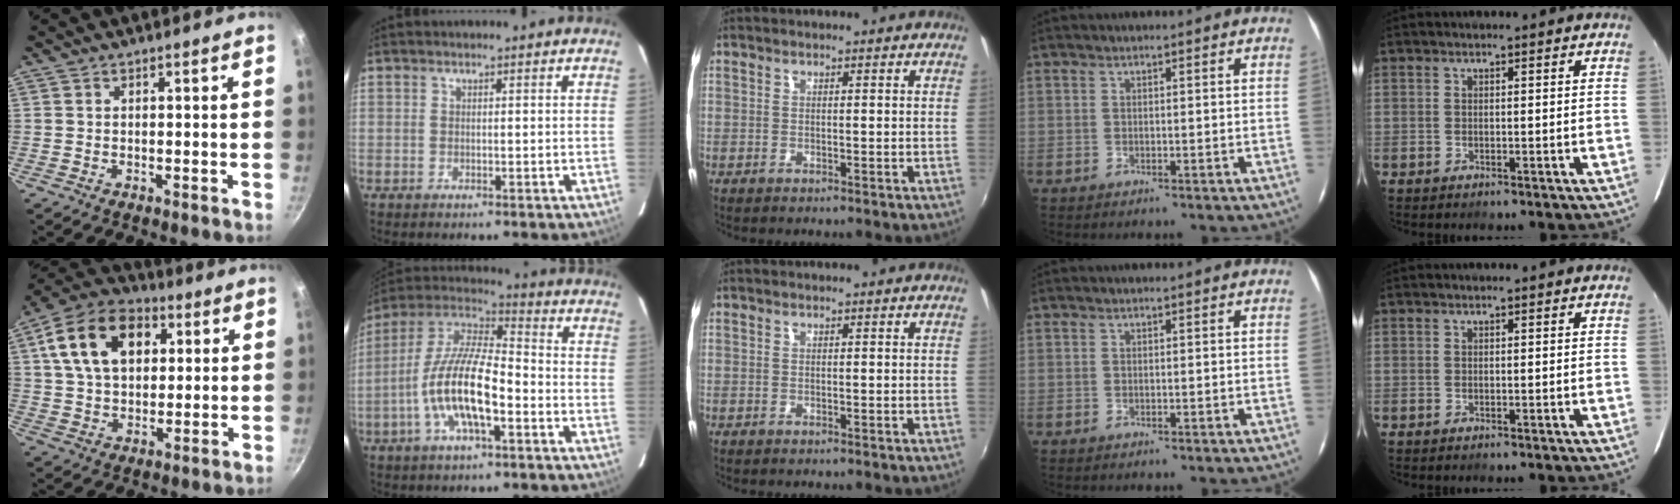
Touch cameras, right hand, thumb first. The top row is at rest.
{"thumb": {"total": 17.1, "force": [5.3, 11.4, 11.5], "torque": [-0.180, 0.011, 0.079]}, "index": {"total": 15.3, "force": [-5.3, 4.9, 13.5], "torque": [-0.268, -0.002, -0.104]}}